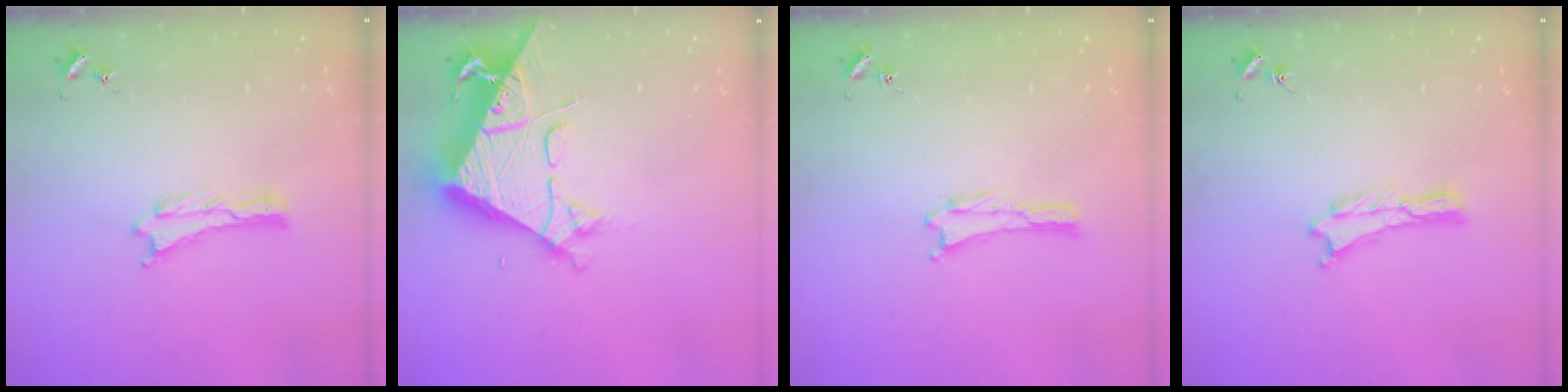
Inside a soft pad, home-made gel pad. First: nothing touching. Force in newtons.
{"total": 8.5, "press": 8.4, "slide": 0.9}
{"total": 0.0}
{"total": 0.0}